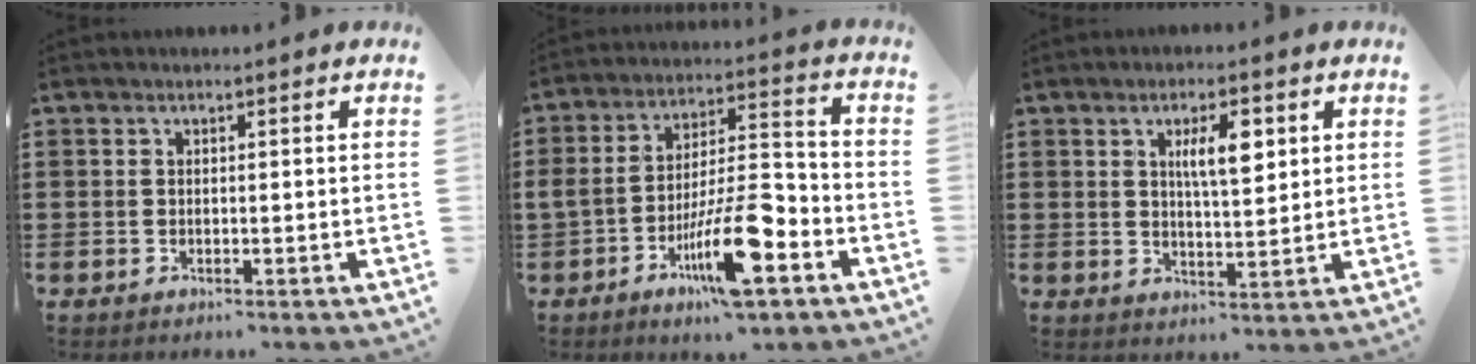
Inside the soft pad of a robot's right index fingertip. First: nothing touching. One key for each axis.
{"total": 14.0, "fx": -6.2, "fy": 4.0, "fz": 11.8, "tx": -0.227, "ty": 0.011, "tz": -0.113}
{"total": 5.8, "fx": 2.1, "fy": 1.9, "fz": 5.0, "tx": -0.088, "ty": 0.002, "tz": 0.029}